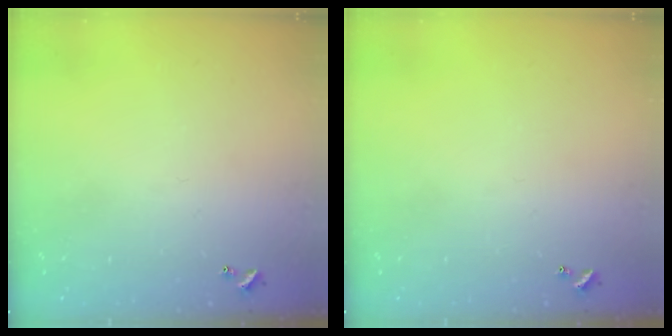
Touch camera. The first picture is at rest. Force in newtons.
{"total": 0.0}